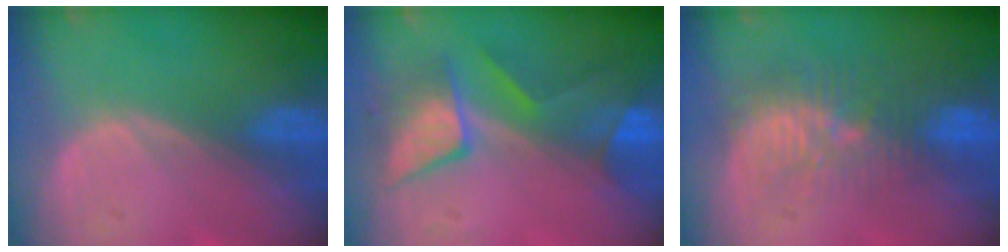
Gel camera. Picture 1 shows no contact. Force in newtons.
{"total": 7.7, "press": 7.7, "slide": 0.7}
{"total": 9.3, "press": 8.6, "slide": 3.5}